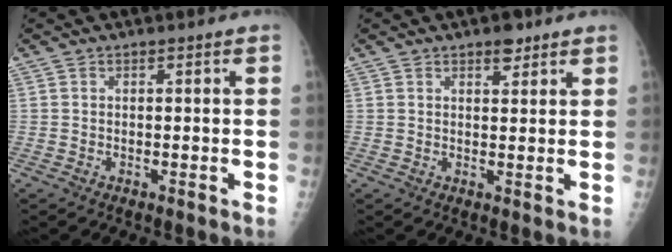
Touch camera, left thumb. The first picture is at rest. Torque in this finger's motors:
{"motor_torque": [3.42, 1.59, 0.51, -0.30, 0.18]}